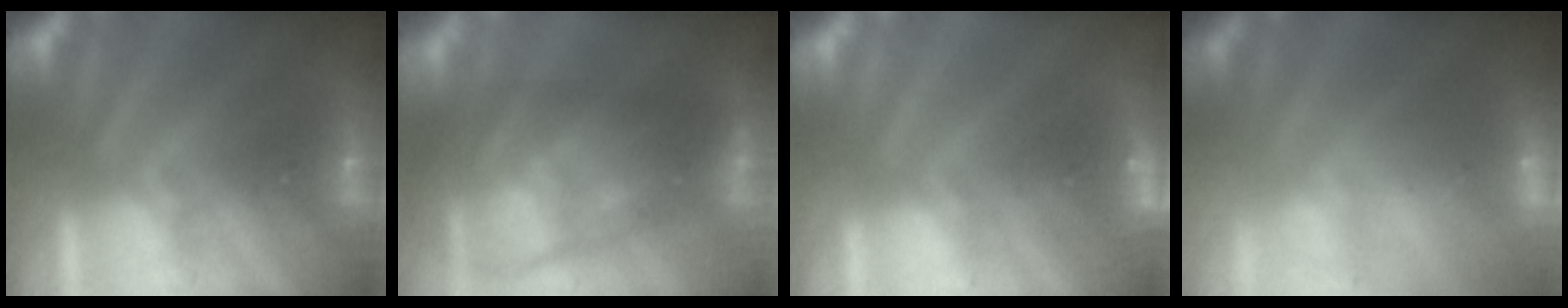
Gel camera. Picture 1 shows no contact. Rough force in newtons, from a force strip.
{"total": 7.1}
{"total": 2.6}
{"total": 7.2}